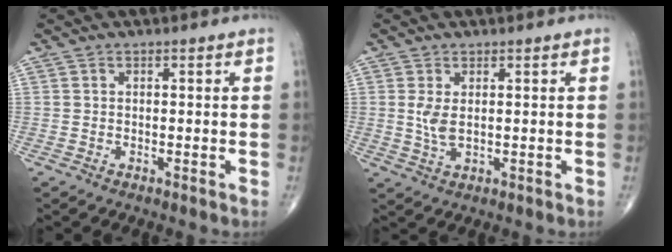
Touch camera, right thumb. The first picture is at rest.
{"total": 3.2, "force": [0.6, 1.5, 2.8], "torque": [-0.063, -0.007, 0.019]}